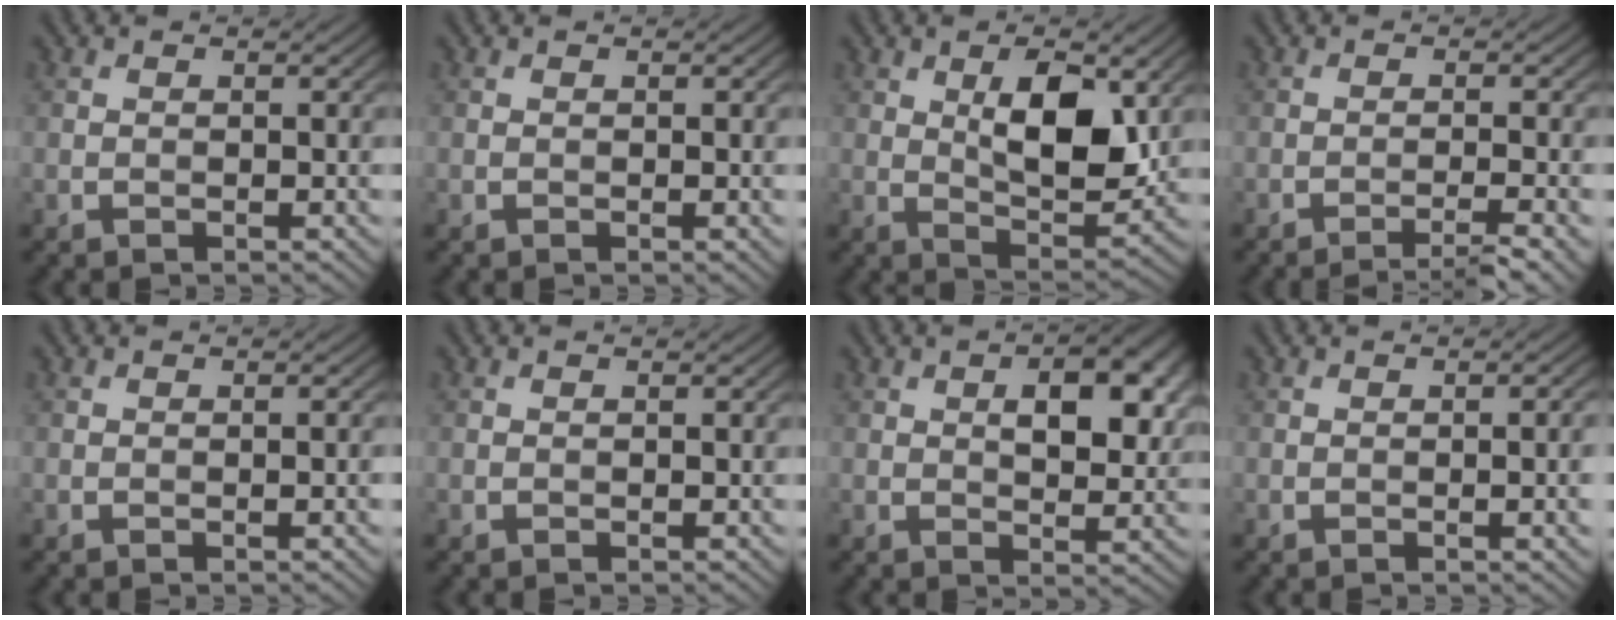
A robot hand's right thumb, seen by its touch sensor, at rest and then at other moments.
{"total": 0.6, "force": [0.0, 0.1, 0.6], "torque": [-0.008, -0.002, 0.000]}
{"total": 9.0, "force": [2.5, 4.1, 7.7], "torque": [-0.132, -0.006, 0.044]}
{"total": 3.8, "force": [-2.4, 0.3, 2.9], "torque": [-0.043, 0.008, -0.049]}
{"total": 0.9, "force": [-0.2, 0.1, 0.9], "torque": [-0.012, 0.002, -0.002]}
{"total": 0.0}
{"total": 7.9, "force": [2.0, 4.0, 6.6], "torque": [-0.092, 0.005, 0.032]}
{"total": 3.2, "force": [-0.3, 0.7, 3.1], "torque": [-0.043, 0.003, -0.005]}